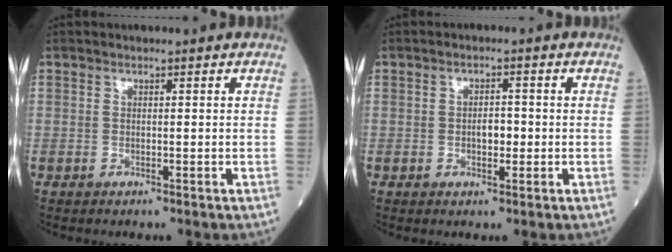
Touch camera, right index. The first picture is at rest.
{"total": 2.5, "force": [-0.3, 1.2, 2.1], "torque": [-0.033, 0.003, -0.004]}